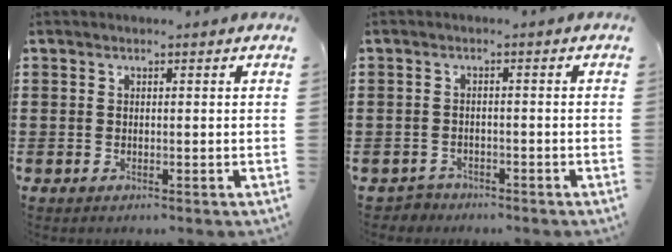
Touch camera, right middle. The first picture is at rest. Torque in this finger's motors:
{"motor_torque": [1.09, 0.26, -0.03, -0.04]}